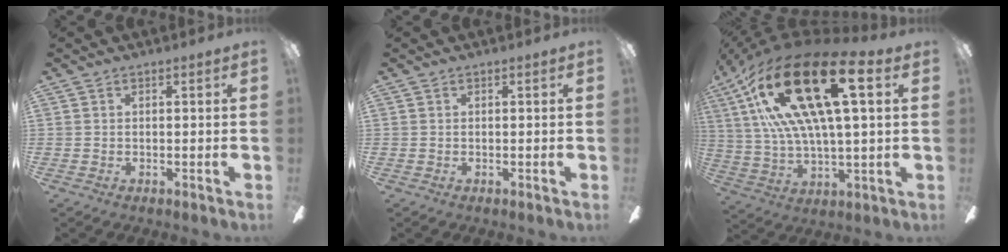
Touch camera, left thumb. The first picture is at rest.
{"total": 0.0}
{"total": 31.2, "force": [11.6, 12.3, 26.2], "torque": [-0.509, -0.048, 0.187]}